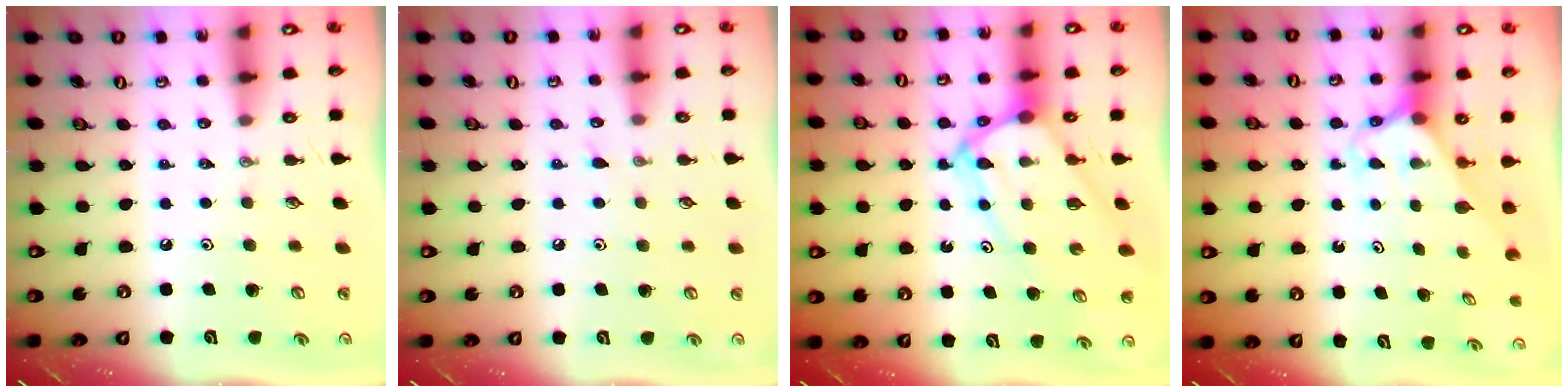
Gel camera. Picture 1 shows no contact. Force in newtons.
{"total": 6.1, "press": 6.1, "slide": 0.7}
{"total": 11.2, "press": 11.1, "slide": 1.1}
{"total": 2.6, "press": 2.6, "slide": 0.2}